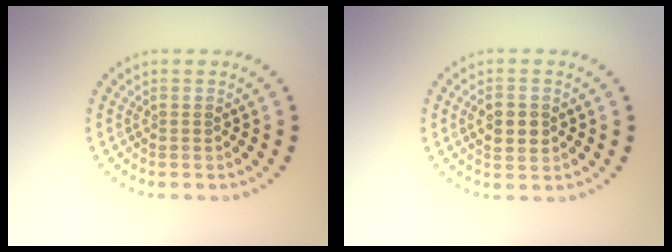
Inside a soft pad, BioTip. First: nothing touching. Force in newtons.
{"total": 2.7, "press": 2.7, "slide": 0.1}